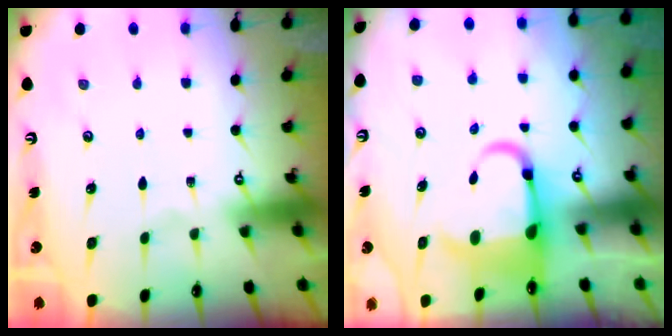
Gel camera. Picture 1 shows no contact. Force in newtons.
{"total": 6.7, "press": 6.5, "slide": 1.6}